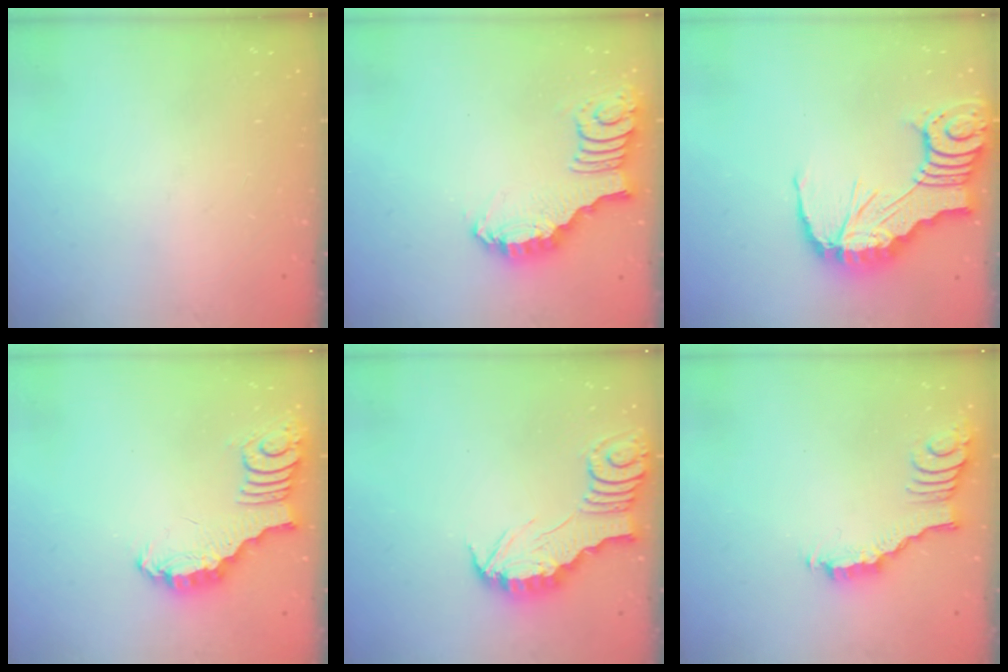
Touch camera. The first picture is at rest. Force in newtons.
{"total": 2.6, "press": 2.5, "slide": 0.5}
{"total": 14.0, "press": 13.9, "slide": 1.9}
{"total": 3.4, "press": 3.4, "slide": 0.4}
{"total": 3.2, "press": 3.1, "slide": 0.4}
{"total": 2.7, "press": 2.7, "slide": 0.3}